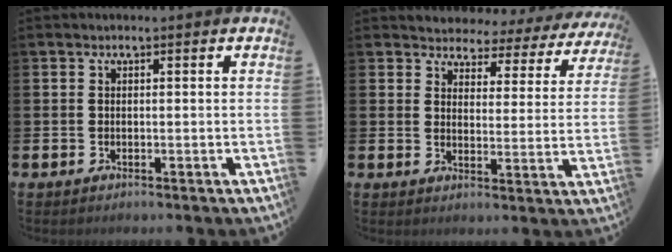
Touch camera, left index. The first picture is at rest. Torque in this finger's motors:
{"motor_torque": [0.97, -1.17, 0.18, 0.04]}